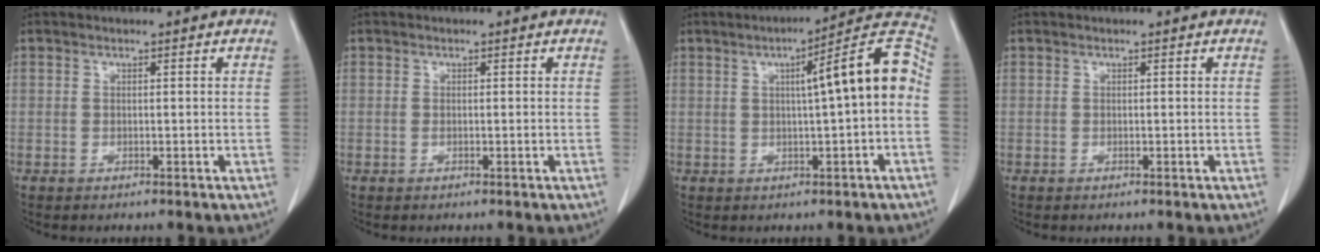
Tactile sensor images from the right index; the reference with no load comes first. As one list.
[{"total": 0.6, "force": [-0.1, 0.1, 0.6], "torque": [-0.012, -0.002, 0.001]}, {"total": 11.2, "force": [0.7, 0.3, 11.1], "torque": [-0.150, 0.031, 0.003]}, {"total": 0.0}]